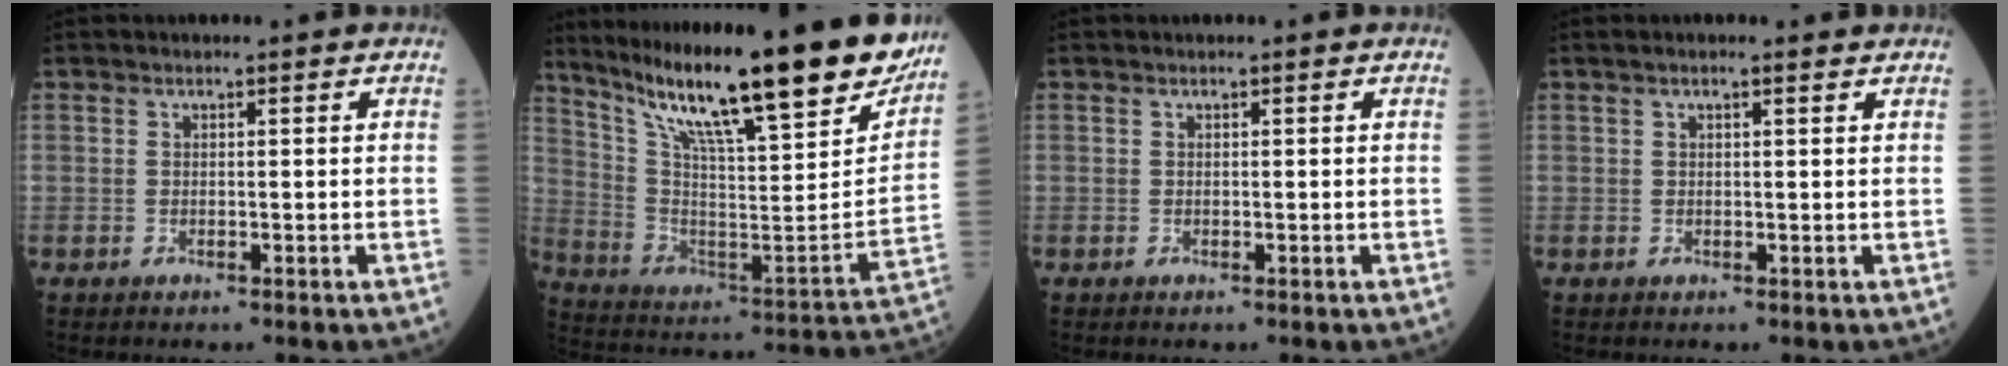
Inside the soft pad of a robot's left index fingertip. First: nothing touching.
{"total": 29.5, "force": [22.7, 2.9, 18.7], "torque": [-0.321, -0.046, 0.338]}
{"total": 0.0}
{"total": 2.2, "force": [1.8, 0.1, 1.4], "torque": [-0.022, 0.018, 0.023]}